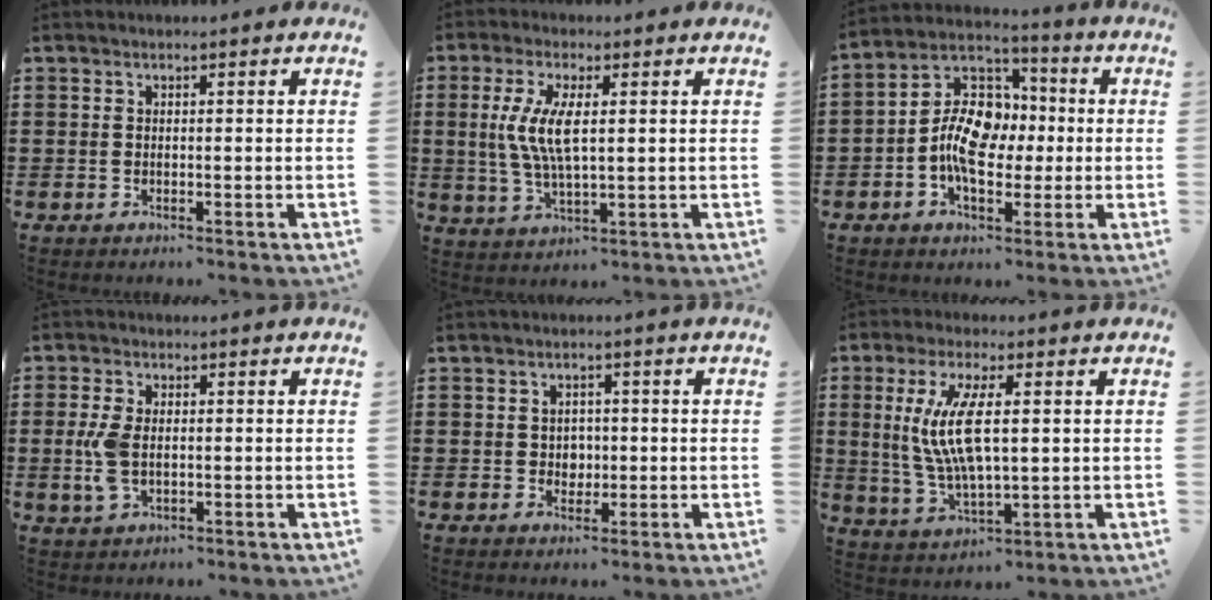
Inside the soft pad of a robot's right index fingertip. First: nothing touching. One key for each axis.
{"total": 7.0, "fx": 1.1, "fy": 2.2, "fz": 6.5, "tx": -0.150, "ty": -0.002, "tz": 0.011}
{"total": 10.9, "fx": -1.1, "fy": 7.2, "fz": 8.1, "tx": -0.172, "ty": 0.009, "tz": -0.028}
{"total": 5.0, "fx": -0.1, "fy": 2.7, "fz": 4.2, "tx": -0.100, "ty": -0.001, "tz": -0.006}
{"total": 2.2, "fx": 0.1, "fy": 2.1, "fz": 0.7, "tx": -0.013, "ty": 0.007, "tz": -0.003}
{"total": 9.4, "fx": 1.6, "fy": 2.9, "fz": 8.8, "tx": -0.196, "ty": -0.004, "tz": 0.021}